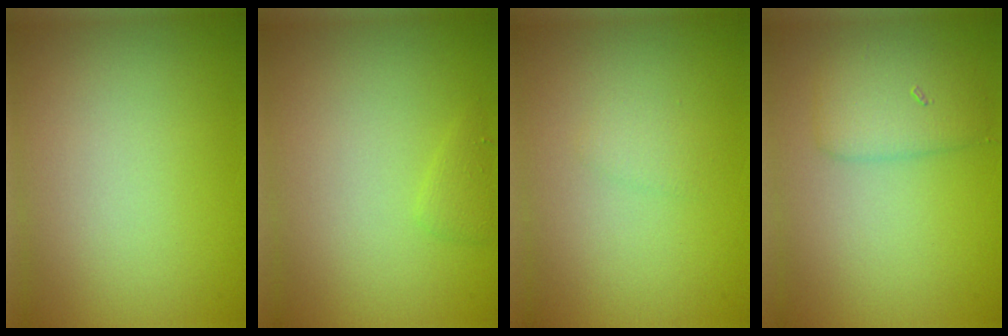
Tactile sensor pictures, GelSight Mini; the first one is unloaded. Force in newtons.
{"total": 0.9, "press": 0.9, "slide": 0.1}
{"total": 0.8, "press": 0.8, "slide": 0.1}
{"total": 2.9, "press": 2.9, "slide": 0.1}